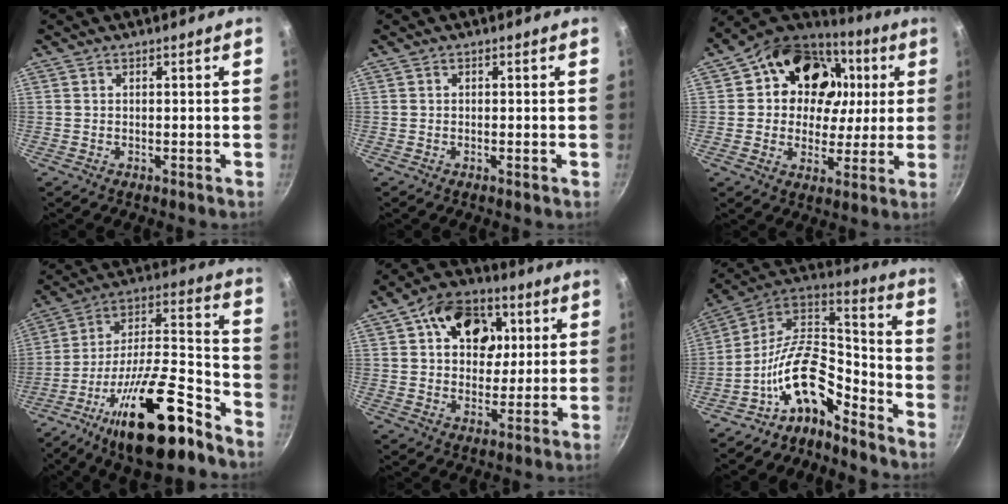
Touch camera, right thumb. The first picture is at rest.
{"total": 0.6, "force": [-0.2, 0.1, 0.5], "torque": [-0.013, 0.001, -0.005]}
{"total": 20.3, "force": [4.9, 16.1, 11.4], "torque": [-0.151, 0.015, 0.073]}
{"total": 24.9, "force": [-14.9, 8.2, 18.1], "torque": [-0.260, 0.092, -0.246]}
{"total": 14.9, "force": [4.7, 10.8, 9.1], "torque": [-0.095, -0.002, 0.067]}
{"total": 15.9, "force": [-9.6, 7.7, 10.0], "torque": [-0.161, 0.095, -0.191]}